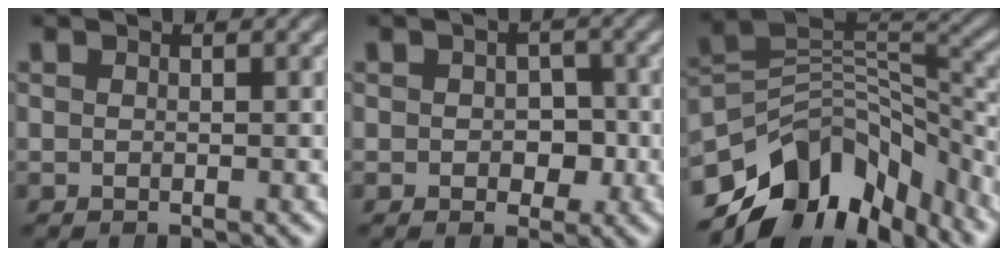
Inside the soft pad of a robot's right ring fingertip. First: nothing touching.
{"total": 2.6, "force": [-0.6, 2.2, 1.4], "torque": [-0.007, -0.006, -0.006]}
{"total": 15.0, "force": [-5.7, 9.4, 10.1], "torque": [-0.171, -0.037, -0.074]}